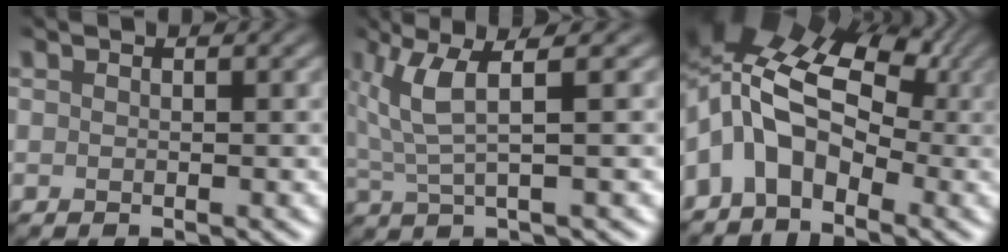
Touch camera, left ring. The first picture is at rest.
{"total": 4.2, "force": [1.6, 0.6, 3.8], "torque": [-0.088, 0.006, 0.034]}
{"total": 11.0, "force": [0.7, 7.2, 8.3], "torque": [-0.153, 0.010, 0.002]}